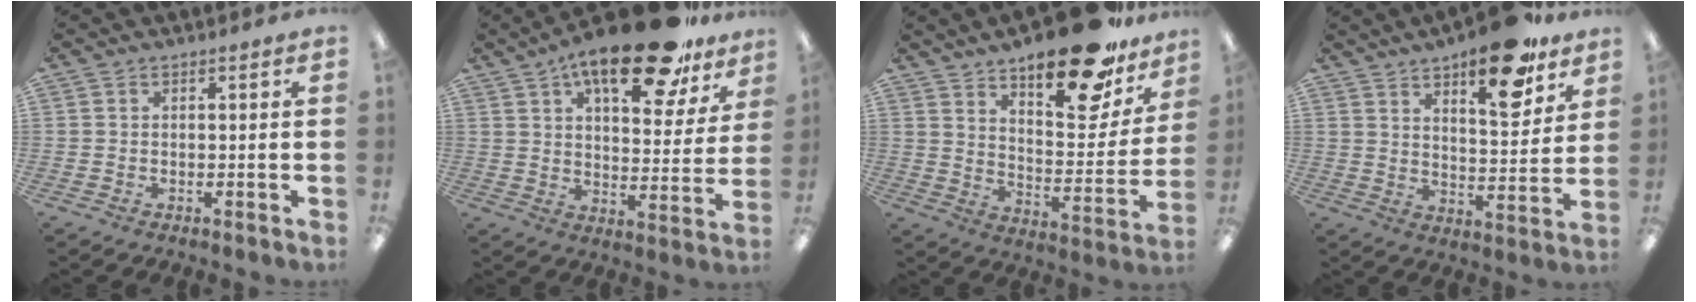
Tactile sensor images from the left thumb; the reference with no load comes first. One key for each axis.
{"total": 20.7, "fx": 14.0, "fy": 7.6, "fz": 13.3, "tx": -0.200, "ty": -0.075, "tz": 0.229}
{"total": 21.8, "fx": 16.5, "fy": 7.6, "fz": 12.0, "tx": -0.171, "ty": -0.106, "tz": 0.275}
{"total": 17.0, "fx": 11.8, "fy": 6.2, "fz": 10.6, "tx": -0.137, "ty": -0.068, "tz": 0.190}